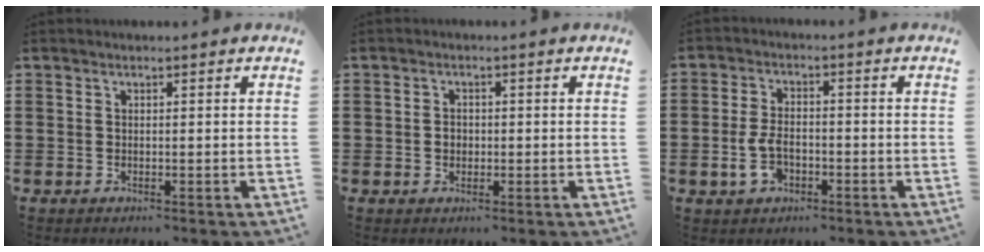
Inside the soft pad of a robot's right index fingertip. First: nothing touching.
{"total": 1.6, "force": [-0.2, 1.3, 0.8], "torque": [-0.018, 0.005, -0.005]}
{"total": 4.8, "force": [-1.6, 2.7, 3.6], "torque": [-0.091, -0.004, -0.036]}